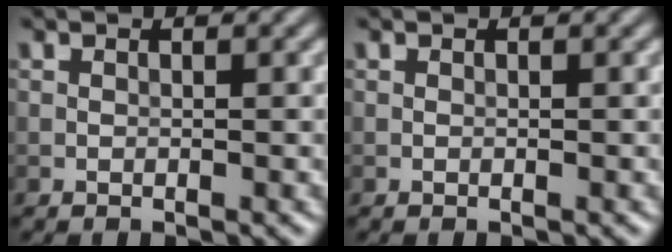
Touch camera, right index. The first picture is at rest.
{"total": 0.0}